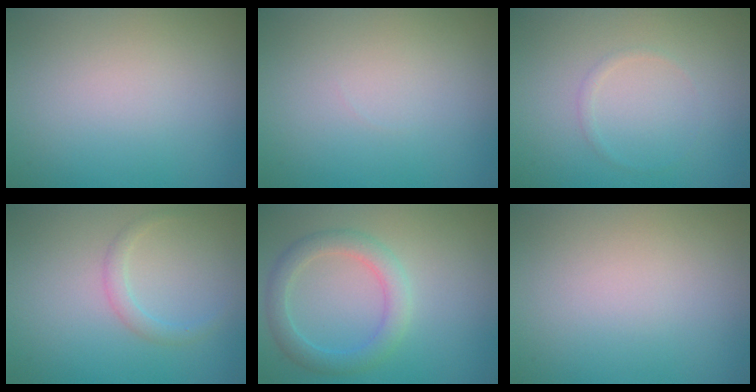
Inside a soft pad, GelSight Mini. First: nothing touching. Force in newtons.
{"total": 0.5, "press": 0.5, "slide": 0.0}
{"total": 0.6, "press": 0.6, "slide": 0.1}
{"total": 1.4, "press": 1.4, "slide": 0.1}
{"total": 3.2, "press": 3.2, "slide": 0.1}
{"total": 0.0}